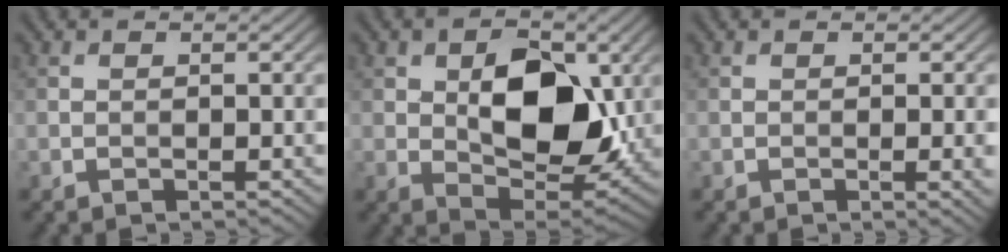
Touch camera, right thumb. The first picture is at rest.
{"total": 11.2, "force": [1.4, 6.6, 8.9], "torque": [-0.138, -0.007, 0.026]}
{"total": 2.1, "force": [-0.2, 0.3, 2.0], "torque": [-0.031, -0.002, -0.003]}